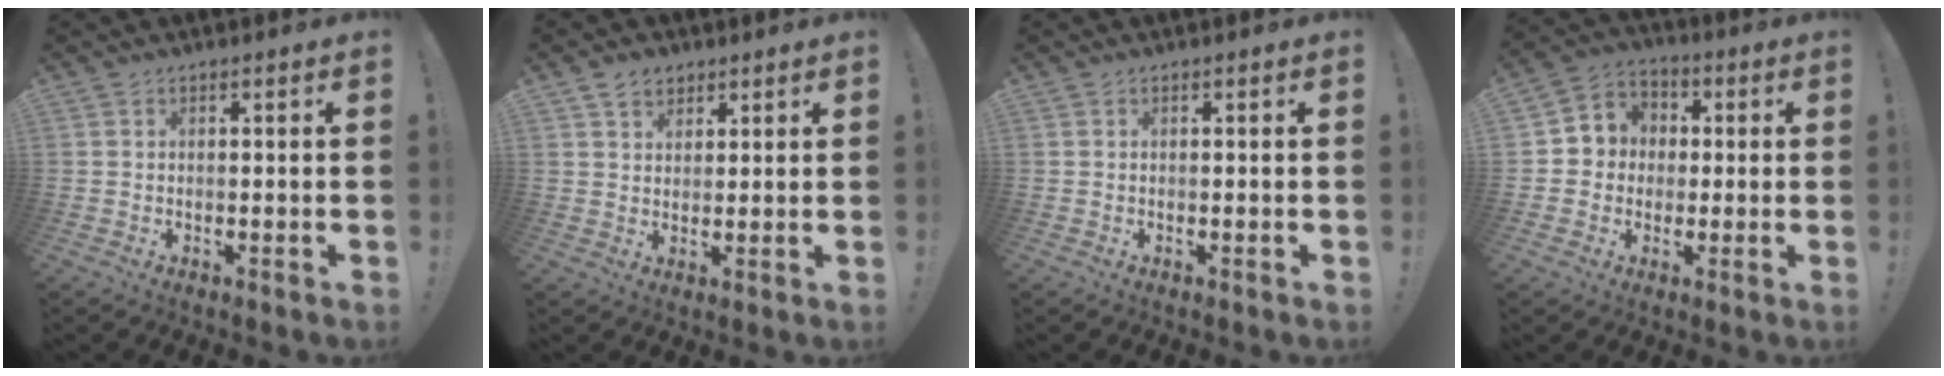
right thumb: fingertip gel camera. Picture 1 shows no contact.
{"total": 4.9, "force": [3.2, 3.4, 1.4], "torque": [-0.018, -0.009, 0.058]}
{"total": 0.0}
{"total": 7.4, "force": [-0.9, 7.1, 1.9], "torque": [-0.017, 0.012, -0.010]}